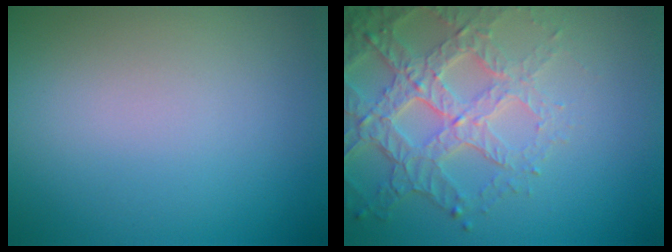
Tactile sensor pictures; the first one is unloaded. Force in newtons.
{"total": 6.0, "press": 4.7, "slide": 3.7}